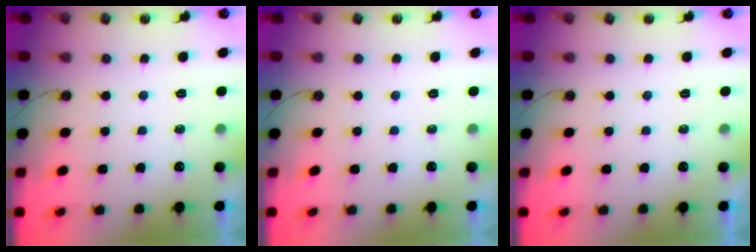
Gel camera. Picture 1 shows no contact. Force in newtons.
{"total": 0.0}
{"total": 0.0}